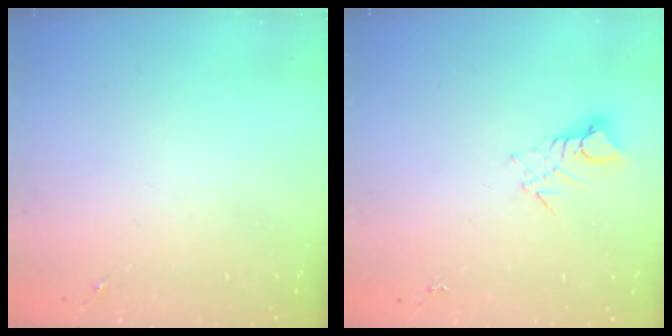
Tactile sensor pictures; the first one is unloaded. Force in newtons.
{"total": 3.7, "press": 3.7, "slide": 0.2}